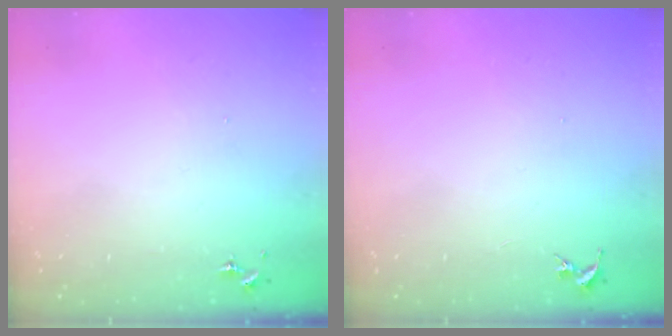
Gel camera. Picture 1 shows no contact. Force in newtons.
{"total": 0.0}